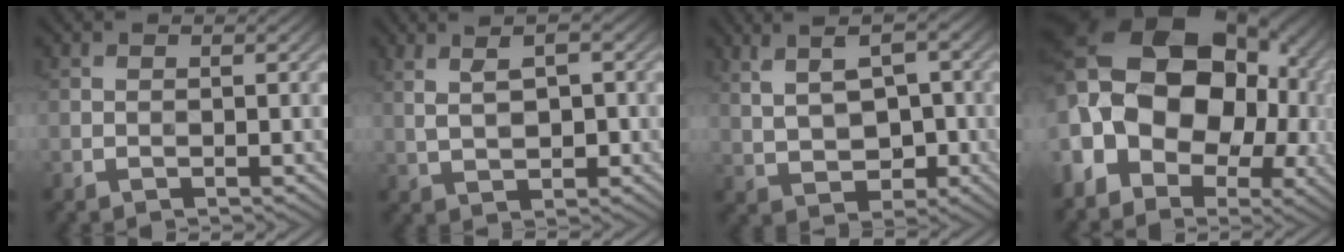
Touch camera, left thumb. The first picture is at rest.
{"total": 5.1, "force": [1.6, 2.4, 4.3], "torque": [-0.072, 0.006, 0.029]}
{"total": 7.6, "force": [1.6, 4.4, 6.0], "torque": [-0.107, 0.004, 0.035]}
{"total": 20.8, "force": [1.0, 15.5, 13.8], "torque": [-0.266, -0.015, 0.020]}